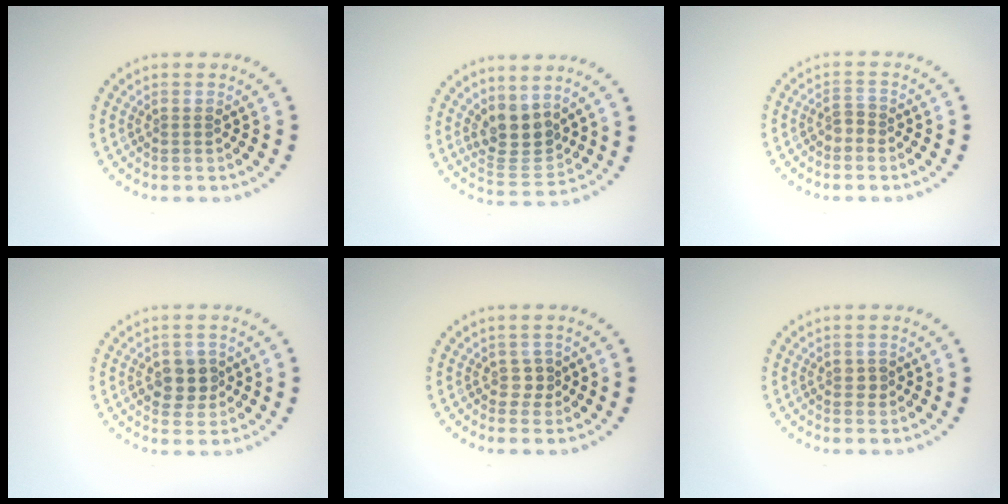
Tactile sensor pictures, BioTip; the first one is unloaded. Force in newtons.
{"total": 3.8, "press": 3.3, "slide": 1.8}
{"total": 1.2, "press": 1.0, "slide": 0.7}
{"total": 2.9, "press": 2.8, "slide": 0.7}
{"total": 1.1, "press": 0.8, "slide": 0.8}
{"total": 1.0, "press": 1.0, "slide": 0.2}